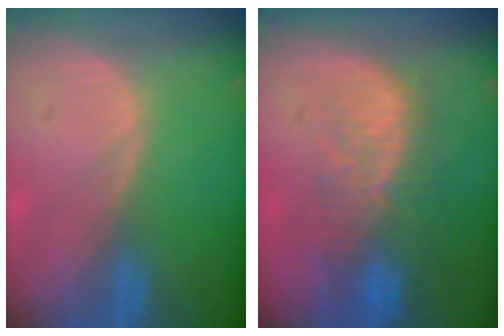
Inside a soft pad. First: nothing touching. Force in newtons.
{"total": 10.1, "press": 8.5, "slide": 5.6}